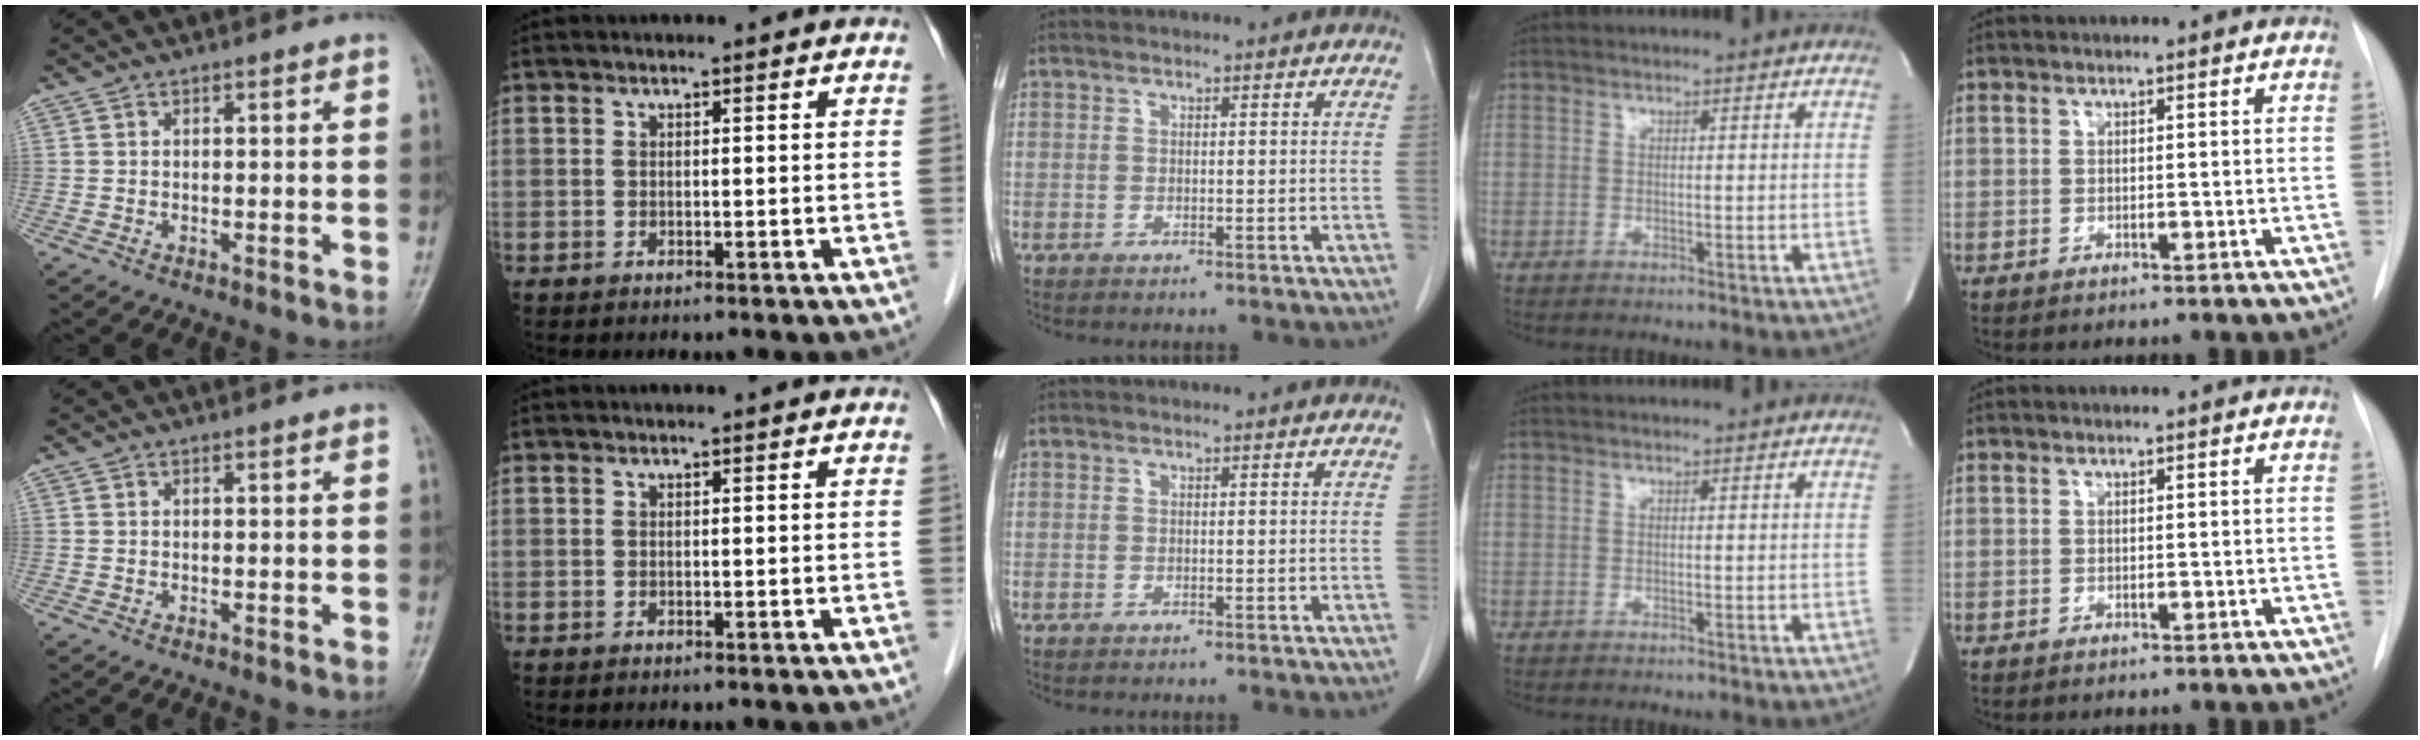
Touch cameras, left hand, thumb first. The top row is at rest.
{}